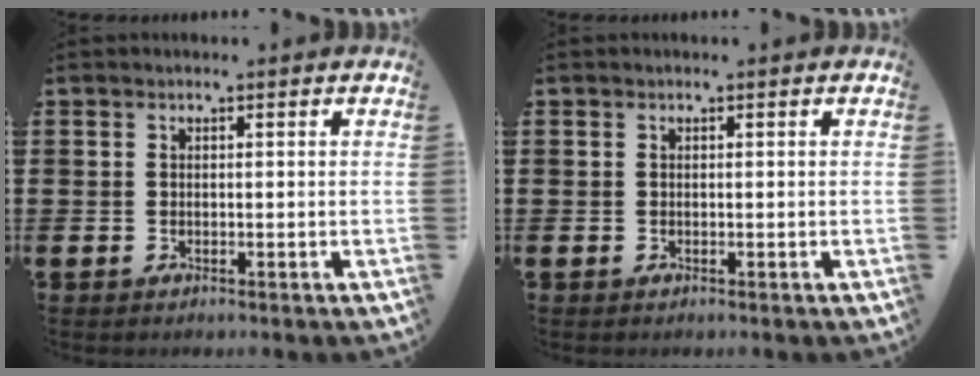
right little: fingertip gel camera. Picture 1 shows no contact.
{"total": 0.0}